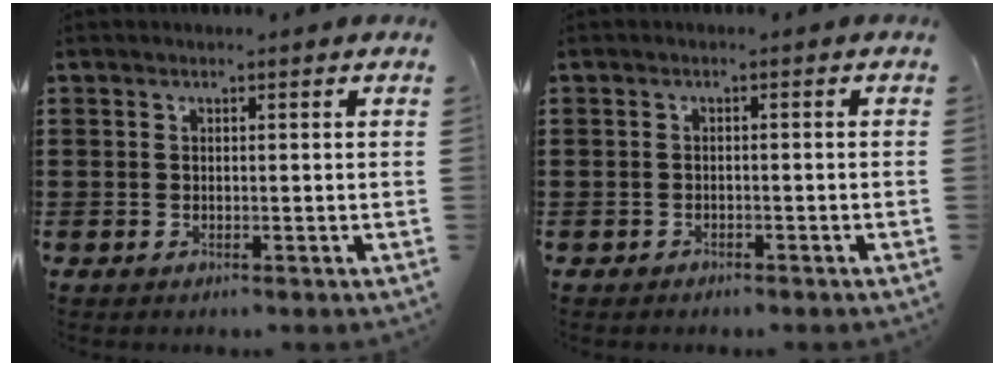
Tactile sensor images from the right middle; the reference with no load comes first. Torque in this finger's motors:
{"motor_torque": [-0.46, 0.42, -0.05, -0.01]}